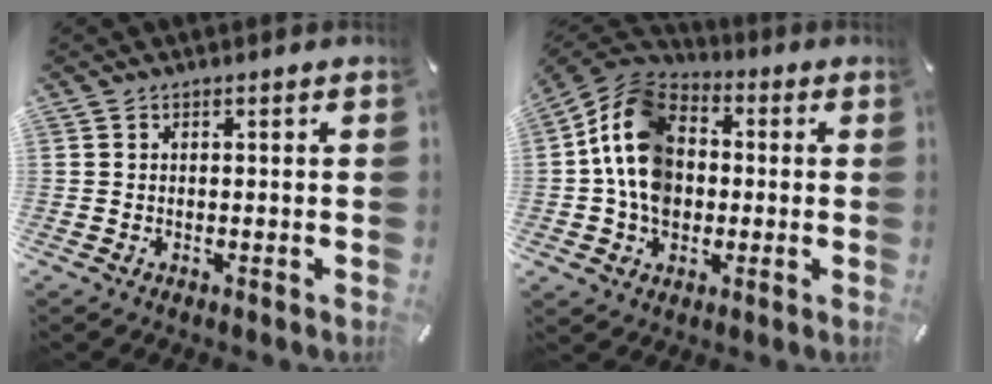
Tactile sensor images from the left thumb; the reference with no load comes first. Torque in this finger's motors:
{"motor_torque": [2.29, 2.72, 1.74, -0.19, 0.27]}